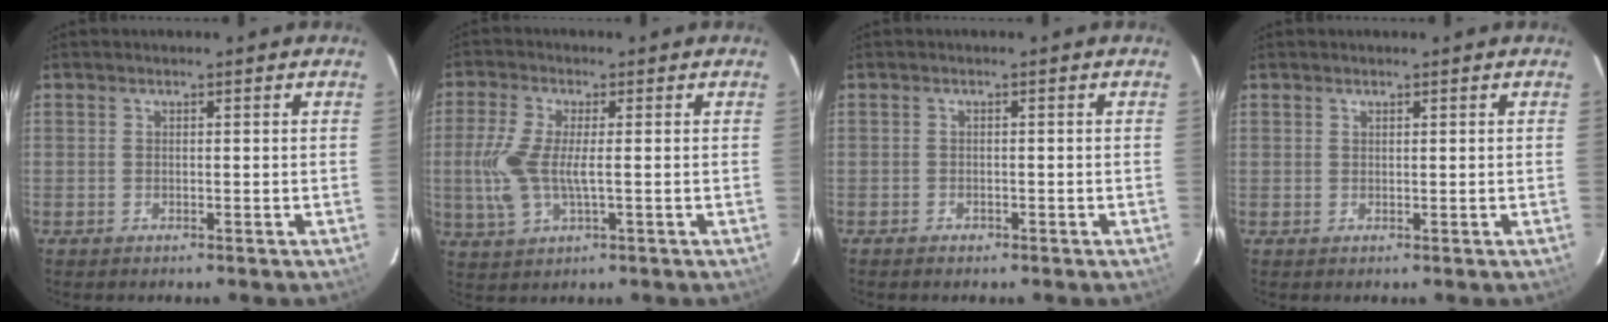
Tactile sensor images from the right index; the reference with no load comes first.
{"total": 8.5, "force": [-0.6, 3.2, 7.8], "torque": [-0.176, -0.003, -0.010]}
{"total": 1.3, "force": [-1.0, 0.9, 0.3], "torque": [-0.008, 0.001, -0.015]}
{"total": 0.8, "force": [0.4, 0.7, -0.1], "torque": [0.003, 0.004, 0.006]}